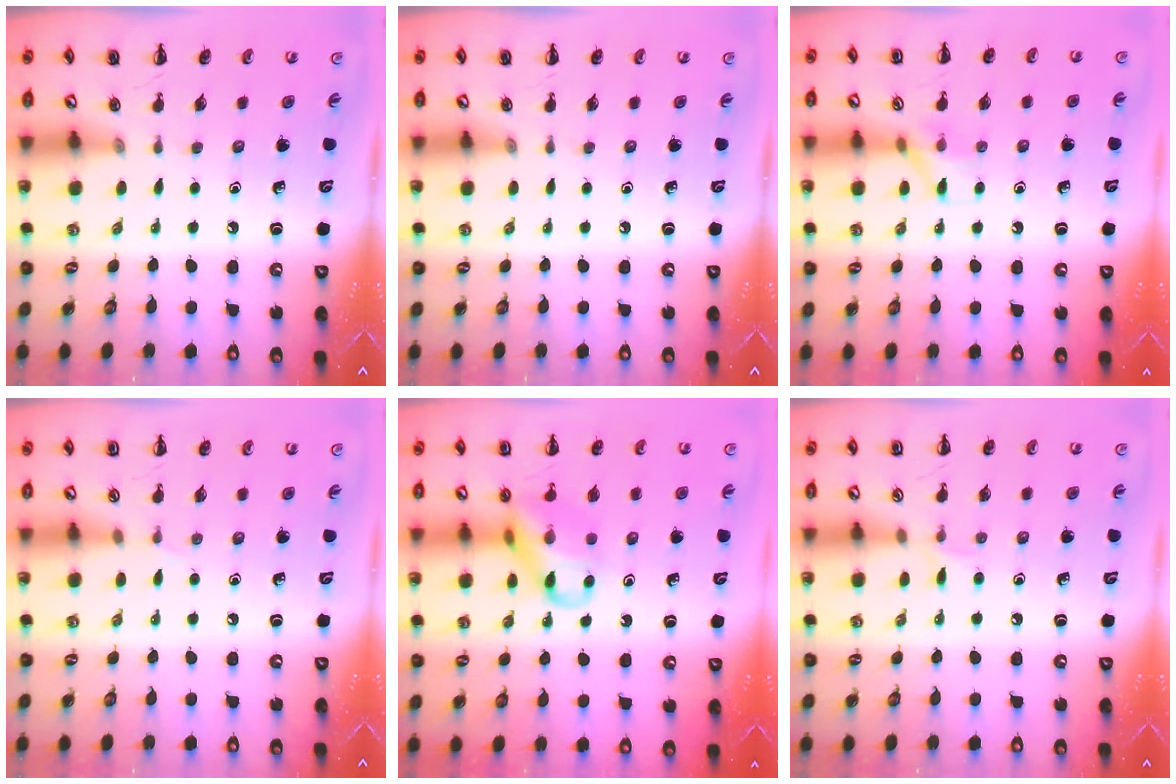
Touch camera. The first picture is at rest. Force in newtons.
{"total": 0.0}
{"total": 6.9, "press": 6.8, "slide": 0.9}
{"total": 2.9, "press": 2.7, "slide": 1.1}
{"total": 13.1, "press": 12.9, "slide": 1.9}
{"total": 4.3, "press": 4.1, "slide": 1.5}